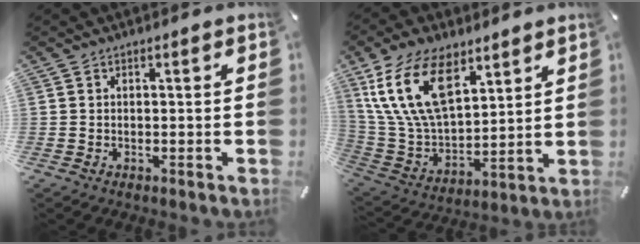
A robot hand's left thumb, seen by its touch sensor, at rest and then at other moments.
{"total": 18.1, "force": [9.5, 10.4, 11.4], "torque": [-0.268, -0.032, 0.173]}